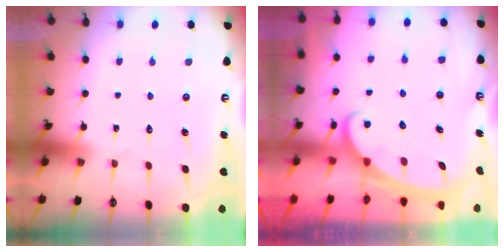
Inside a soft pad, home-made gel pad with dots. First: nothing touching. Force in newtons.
{"total": 2.6, "press": 2.6, "slide": 0.3}